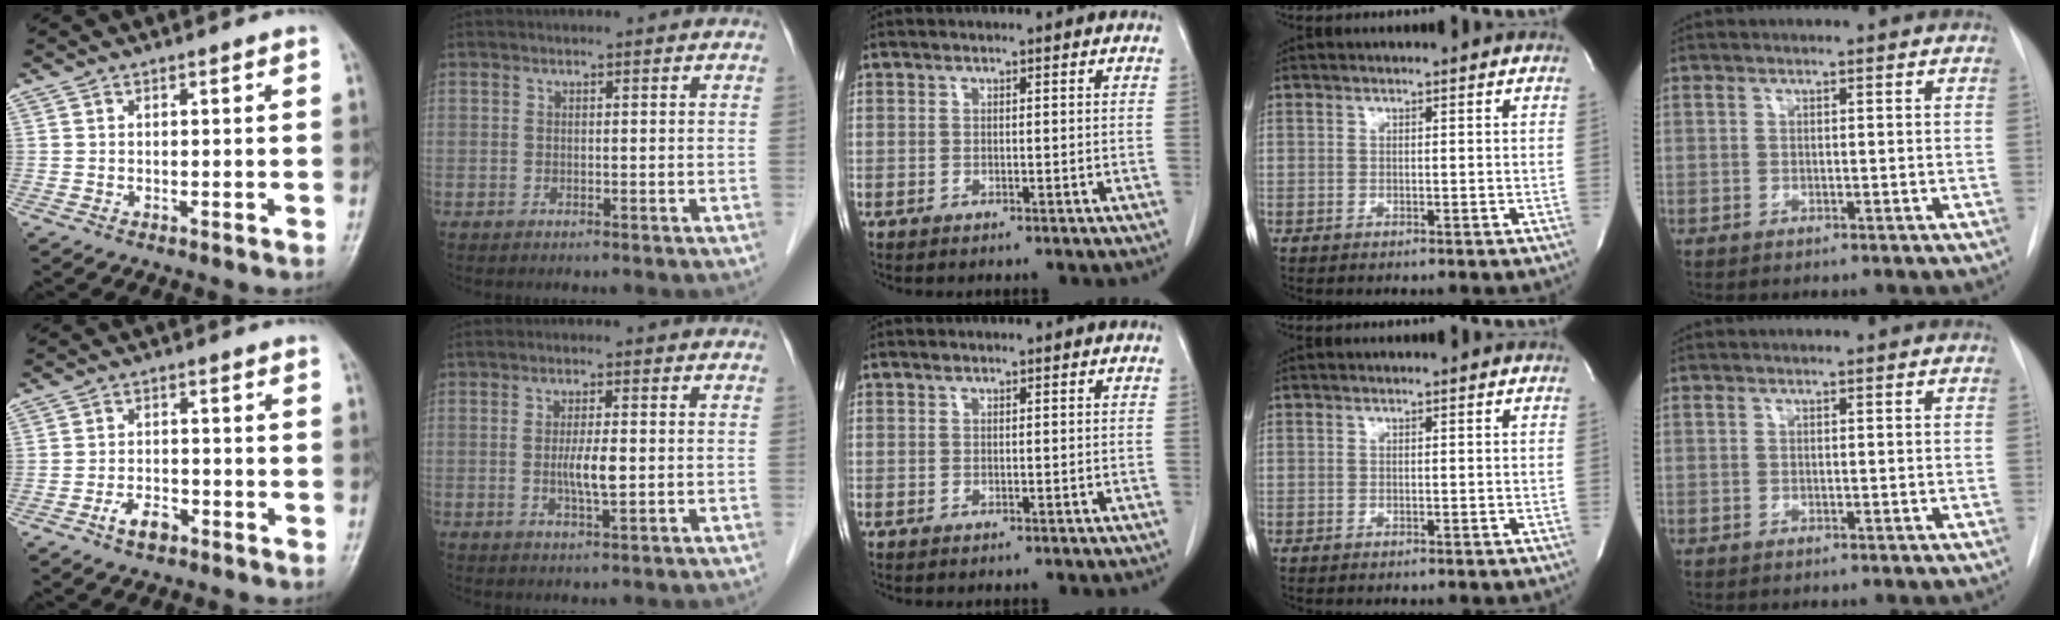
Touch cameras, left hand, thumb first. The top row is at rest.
{"thumb": {"total": 4.2, "force": [-2.5, 2.2, 2.5], "torque": [-0.039, 0.017, -0.046]}, "index": {"total": 4.0, "force": [-0.2, 0.3, 3.9], "torque": [-0.074, -0.006, -0.002]}}